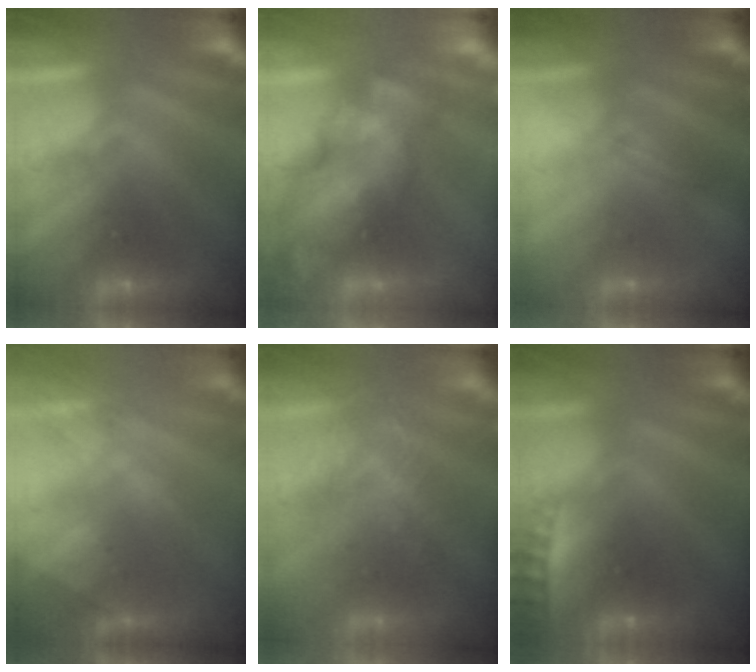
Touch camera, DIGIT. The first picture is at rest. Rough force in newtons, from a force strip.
{"total": 3.8}
{"total": 1.3}
{"total": 2.7}
{"total": 4.5}
{"total": 2.1}